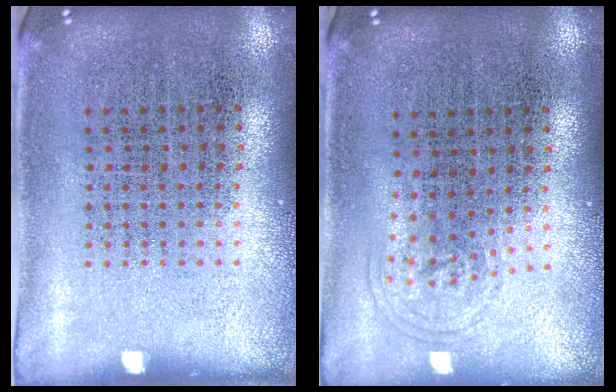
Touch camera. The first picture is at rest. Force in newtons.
{"total": 0.7, "press": 0.6, "slide": 0.5}